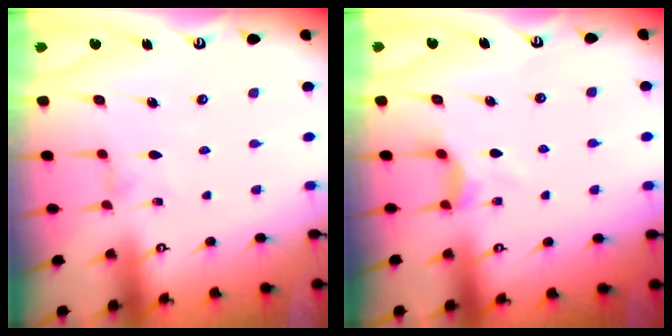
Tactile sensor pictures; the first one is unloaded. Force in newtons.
{"total": 3.8, "press": 3.8, "slide": 0.5}